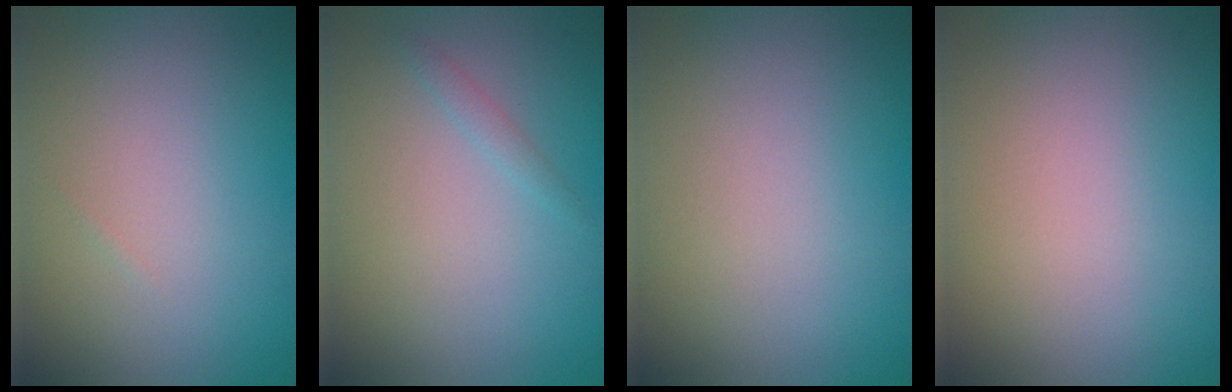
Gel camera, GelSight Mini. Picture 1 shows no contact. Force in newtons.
{"total": 0.8, "press": 0.8, "slide": 0.0}
{"total": 0.0}
{"total": 0.0}